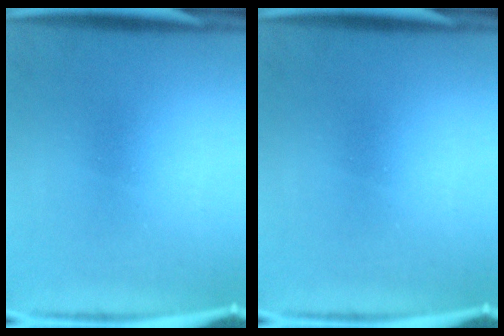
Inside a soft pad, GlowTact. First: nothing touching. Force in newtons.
{"total": 0.0}